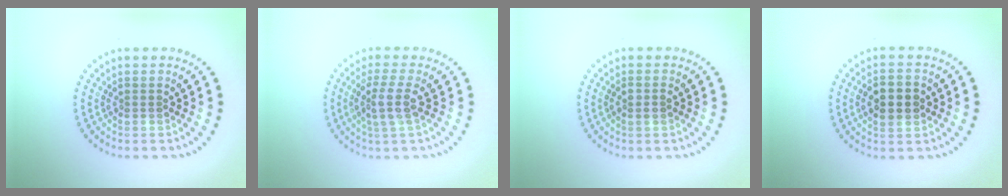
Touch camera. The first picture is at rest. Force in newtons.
{"total": 2.9, "press": 2.4, "slide": 1.6}
{"total": 1.1, "press": 1.0, "slide": 0.4}
{"total": 4.2, "press": 4.2, "slide": 0.1}